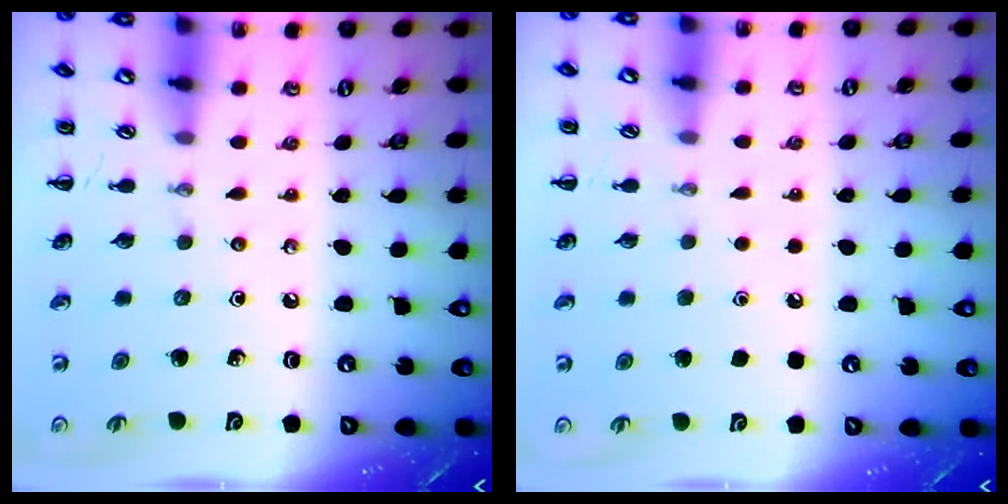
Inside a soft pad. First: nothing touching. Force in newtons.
{"total": 1.7, "press": 1.7, "slide": 0.1}